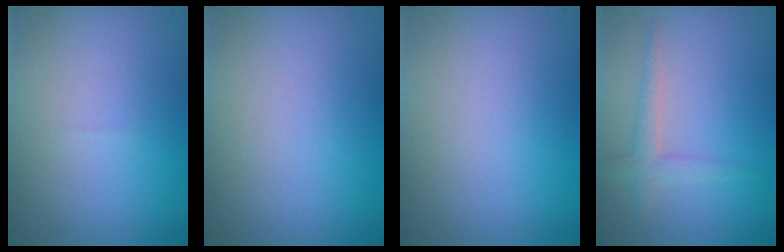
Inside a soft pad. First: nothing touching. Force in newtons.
{"total": 0.0}
{"total": 0.0}
{"total": 1.9, "press": 1.9, "slide": 0.1}